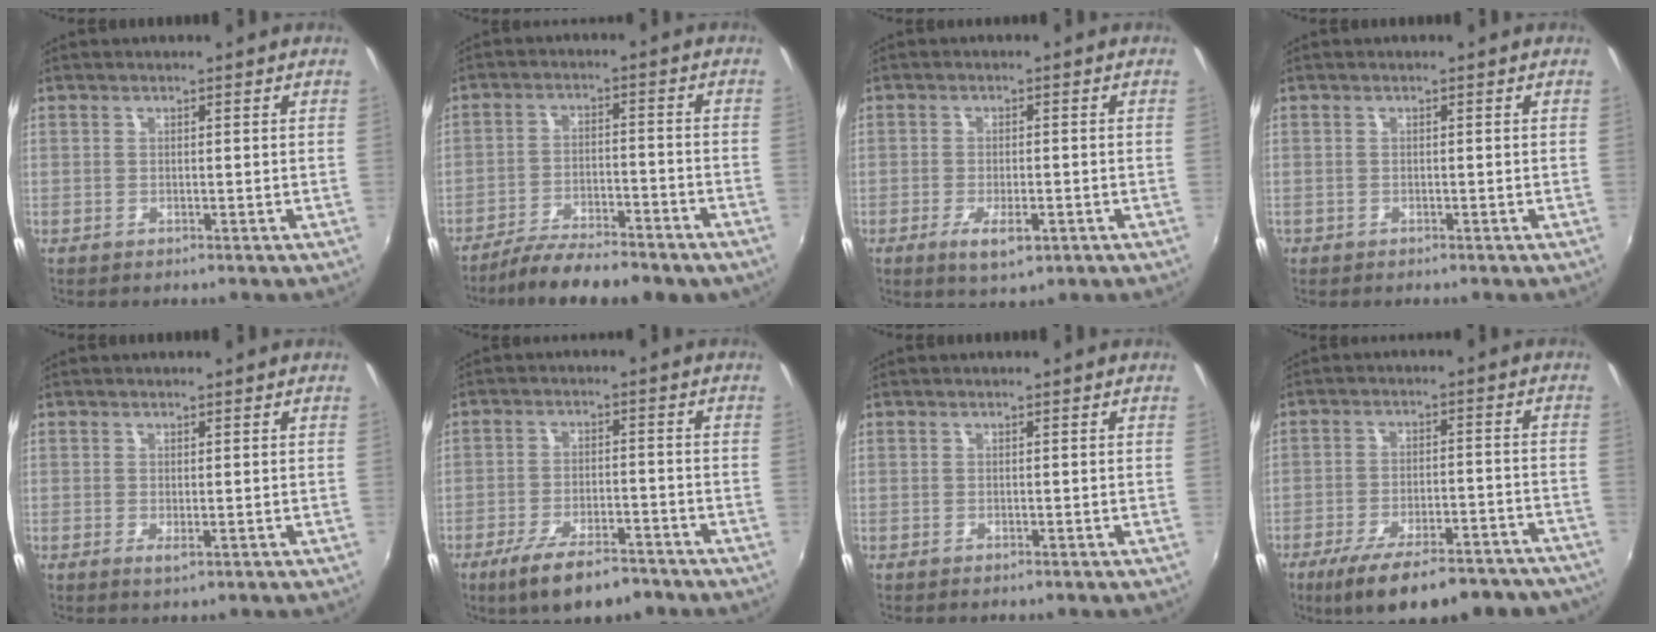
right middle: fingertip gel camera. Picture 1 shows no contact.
{"total": 13.5, "force": [-11.2, 3.0, 7.0], "torque": [-0.138, -0.027, -0.171]}
{"total": 5.3, "force": [-2.4, 1.7, 4.4], "torque": [-0.092, -0.013, -0.039]}
{"total": 0.7, "force": [-0.5, 0.4, 0.0], "torque": [-0.003, -0.003, -0.010]}
{"total": 1.2, "force": [0.0, 0.1, 1.2], "torque": [-0.022, -0.003, 0.000]}
{"total": 10.6, "force": [-7.6, 3.4, 6.5], "torque": [-0.142, -0.021, -0.126]}
{"total": 0.0}
{"total": 21.2, "force": [-17.1, 6.1, 11.1], "torque": [-0.188, -0.030, -0.226]}